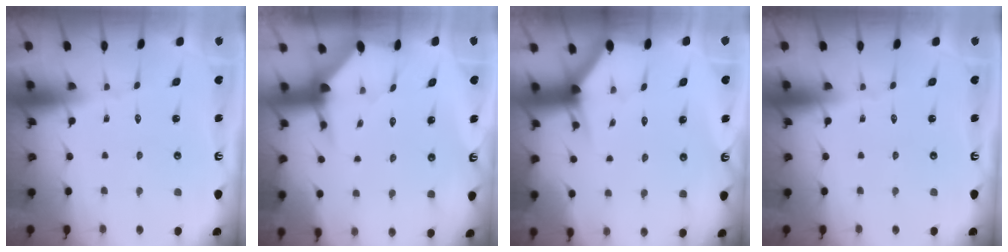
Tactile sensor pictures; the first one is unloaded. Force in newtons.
{"total": 3.7, "press": 3.6, "slide": 0.4}
{"total": 2.9, "press": 2.9, "slide": 0.1}
{"total": 0.0}